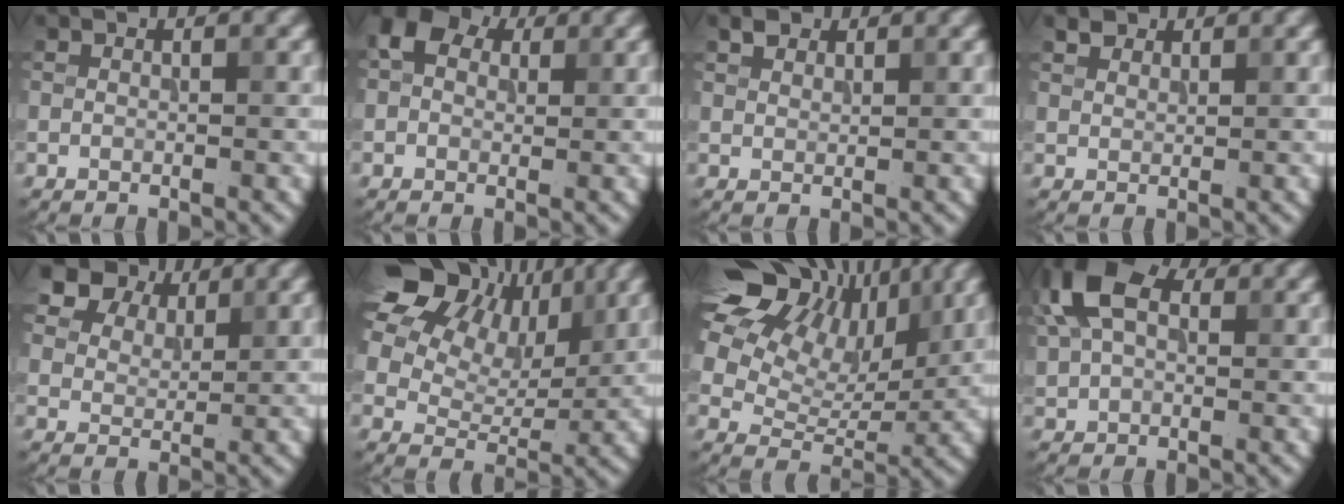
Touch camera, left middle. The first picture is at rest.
{"total": 4.2, "force": [1.7, 3.0, 2.4], "torque": [-0.044, 0.011, 0.008]}
{"total": 1.3, "force": [1.0, 0.7, 0.3], "torque": [-0.006, 0.003, 0.020]}
{"total": 1.4, "force": [1.2, 0.7, 0.2], "torque": [-0.006, 0.003, 0.023]}
{"total": 7.0, "force": [5.2, 3.9, 2.5], "torque": [-0.068, -0.012, 0.106]}
{"total": 16.4, "force": [8.7, 10.9, 8.6], "torque": [-0.189, 0.050, 0.163]}
{"total": 15.0, "force": [8.8, 8.8, 8.3], "torque": [-0.170, 0.059, 0.133]}
{"total": 7.5, "force": [2.9, 4.6, 5.2], "torque": [-0.125, 0.023, 0.043]}